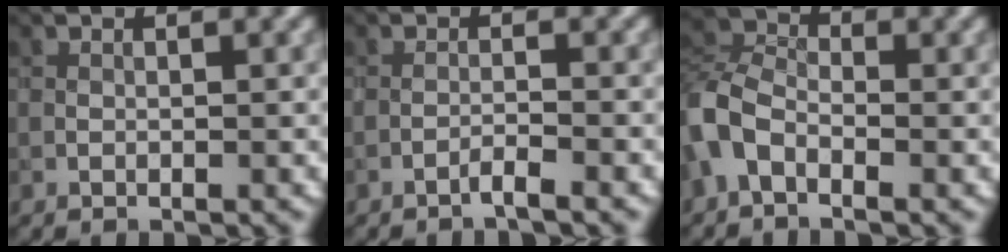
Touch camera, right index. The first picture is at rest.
{"total": 1.3, "force": [-1.0, 0.0, 0.8], "torque": [-0.011, 0.007, -0.025]}
{"total": 5.2, "force": [-2.2, 3.2, 3.4], "torque": [-0.082, 0.007, -0.063]}